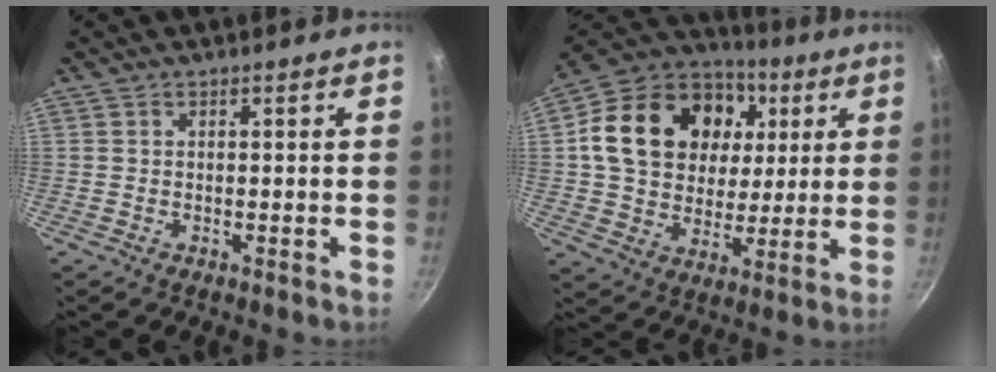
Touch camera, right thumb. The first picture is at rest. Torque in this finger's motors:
{"motor_torque": [1.26, 3.74, 0.81, -0.06, 0.16]}